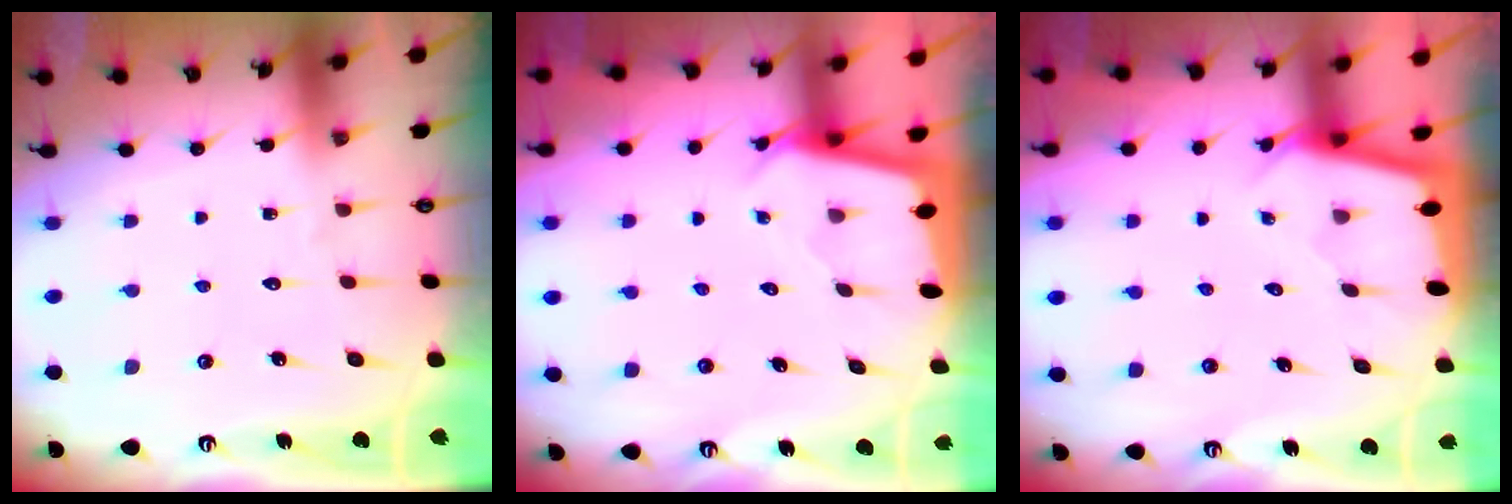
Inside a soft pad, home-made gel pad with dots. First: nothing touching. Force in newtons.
{"total": 2.3, "press": 2.3, "slide": 0.1}
{"total": 2.0, "press": 2.0, "slide": 0.2}